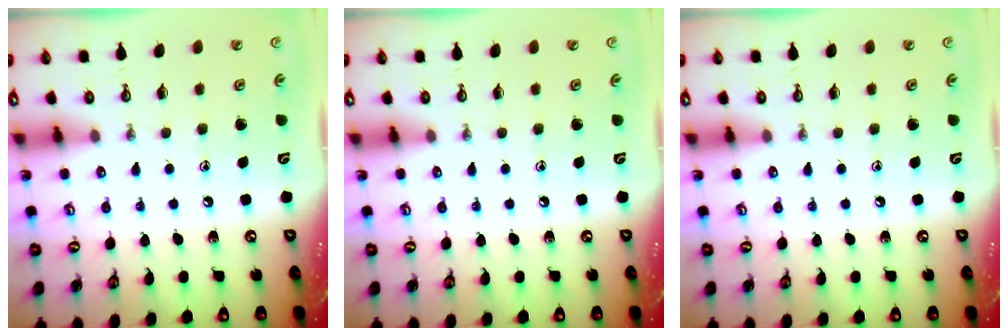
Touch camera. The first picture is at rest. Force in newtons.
{"total": 0.0}
{"total": 0.0}